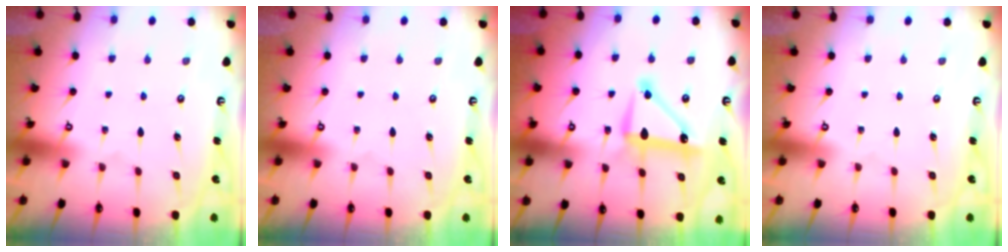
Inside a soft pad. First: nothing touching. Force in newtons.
{"total": 0.0}
{"total": 11.4, "press": 11.4, "slide": 0.8}
{"total": 0.0}